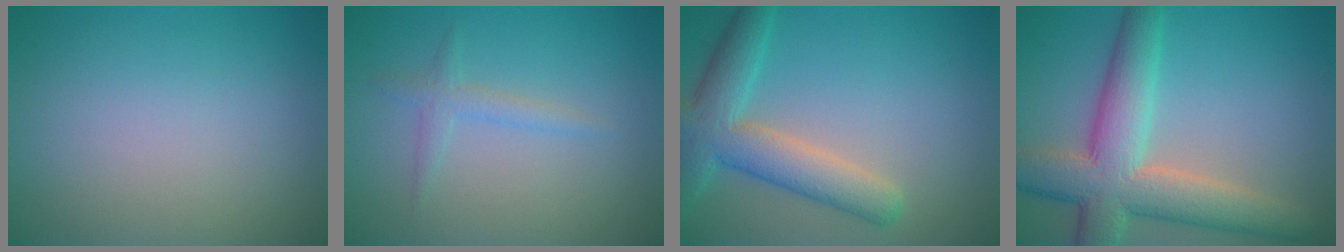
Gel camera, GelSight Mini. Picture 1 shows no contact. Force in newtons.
{"total": 1.5, "press": 1.5, "slide": 0.1}
{"total": 6.0, "press": 6.0, "slide": 0.4}
{"total": 8.7, "press": 8.6, "slide": 0.5}